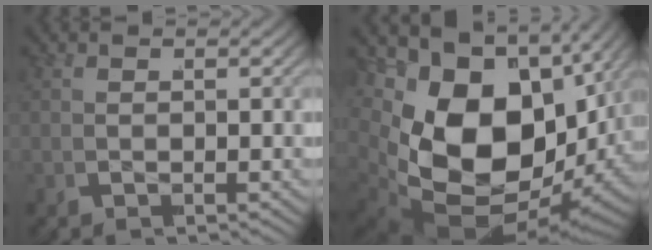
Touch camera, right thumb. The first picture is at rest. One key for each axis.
{"total": 22.3, "fx": -2.0, "fy": 15.1, "fz": 16.3, "tx": -0.326, "ty": -0.052, "tz": -0.009}